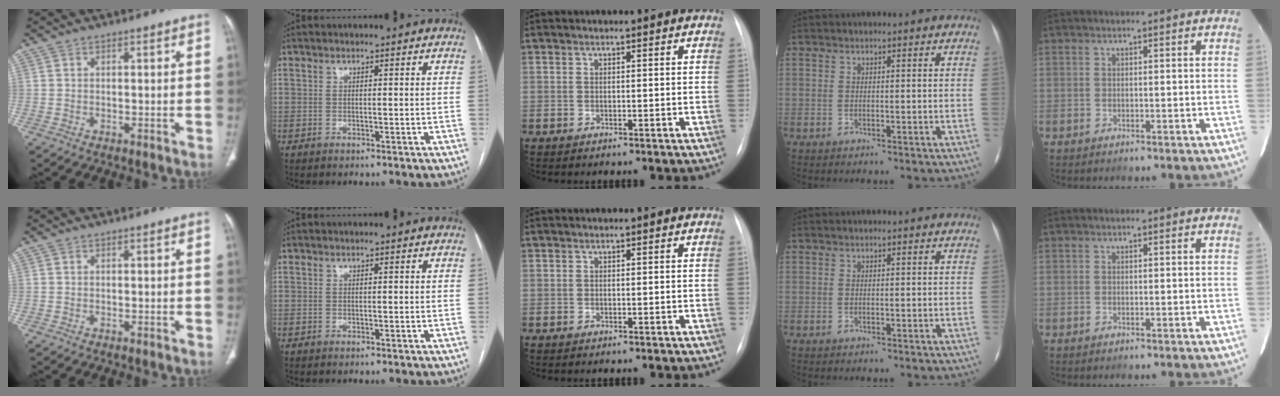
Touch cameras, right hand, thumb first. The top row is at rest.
{}